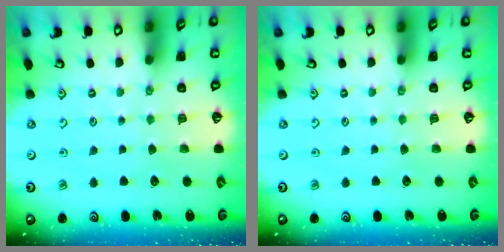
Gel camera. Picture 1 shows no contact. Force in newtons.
{"total": 0.0}